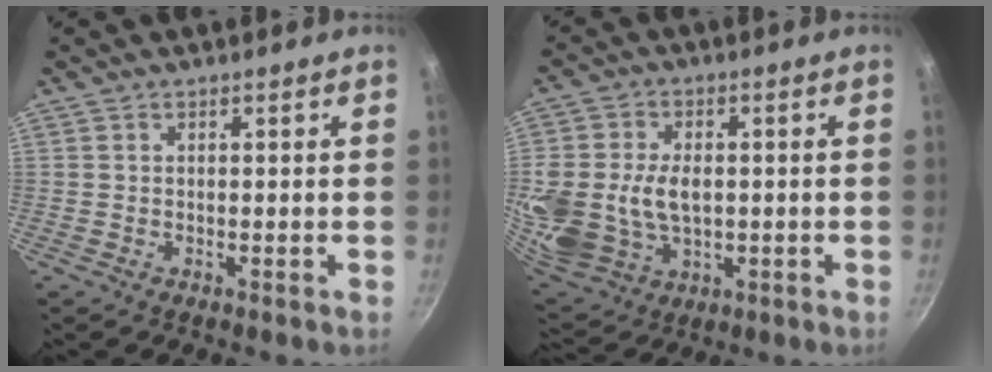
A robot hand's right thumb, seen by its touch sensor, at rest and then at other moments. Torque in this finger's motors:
{"motor_torque": [0.78, 0.75, 1.15, -0.02, 0.18]}